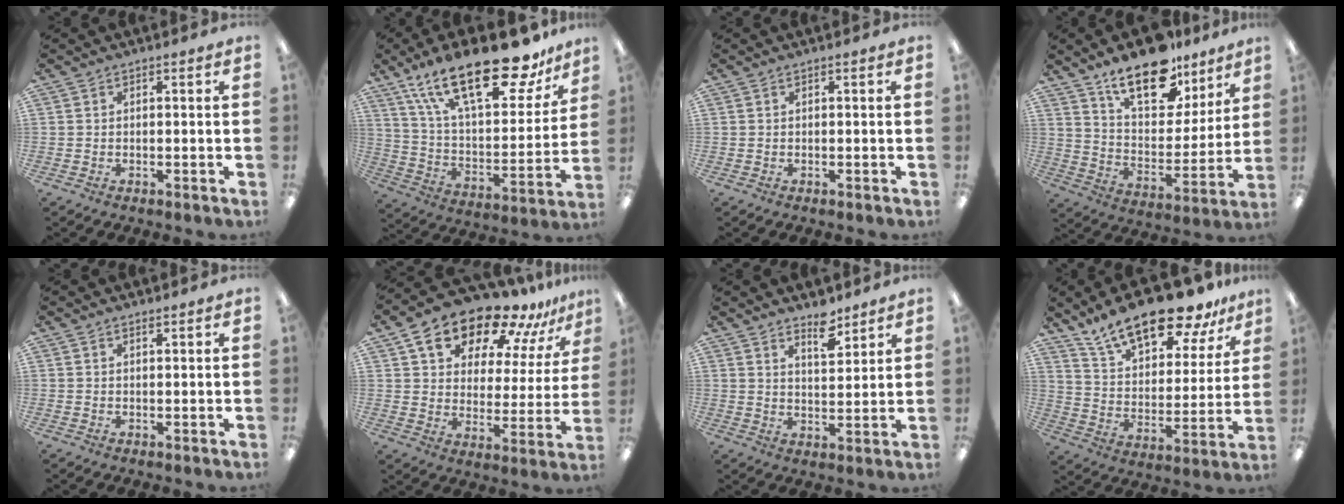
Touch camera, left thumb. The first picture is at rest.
{"total": 27.8, "force": [18.4, 10.6, 17.9], "torque": [-0.288, -0.111, 0.310]}
{"total": 0.0}
{"total": 19.1, "force": [13.6, 8.9, 10.0], "torque": [-0.154, -0.085, 0.236]}
{"total": 0.7, "force": [0.7, 0.2, 0.2], "torque": [-0.005, 0.000, 0.012]}
{"total": 18.2, "force": [13.9, 8.5, 8.2], "torque": [-0.147, -0.091, 0.242]}
{"total": 6.4, "force": [5.2, 2.4, 2.6], "torque": [-0.024, -0.040, 0.089]}
{"total": 19.3, "force": [15.3, 6.6, 9.7], "torque": [-0.172, -0.098, 0.264]}